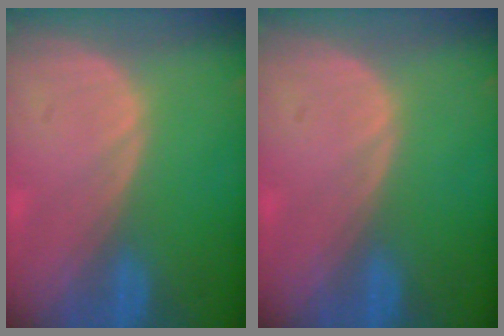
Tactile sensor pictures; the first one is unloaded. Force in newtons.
{"total": 0.0}